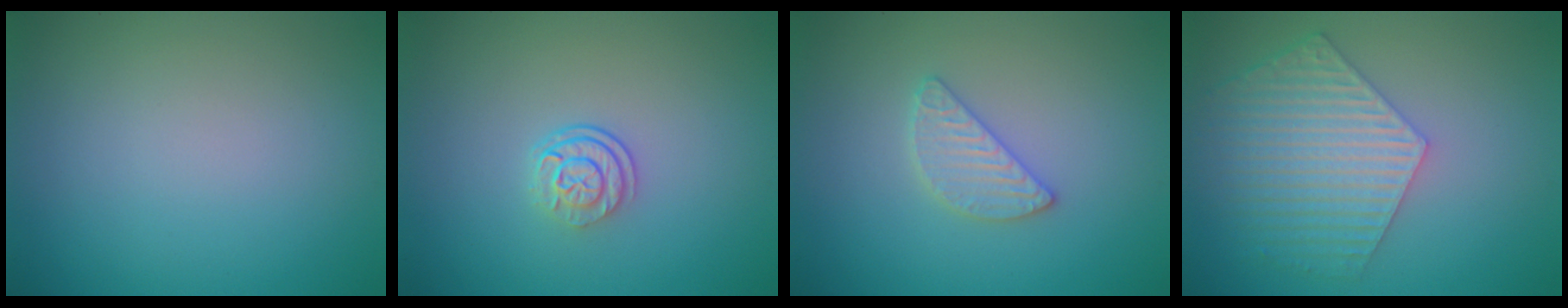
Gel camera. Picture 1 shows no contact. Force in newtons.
{"total": 2.5, "press": 1.8, "slide": 1.8}
{"total": 2.4, "press": 2.3, "slide": 0.3}
{"total": 5.8, "press": 4.6, "slide": 3.6}